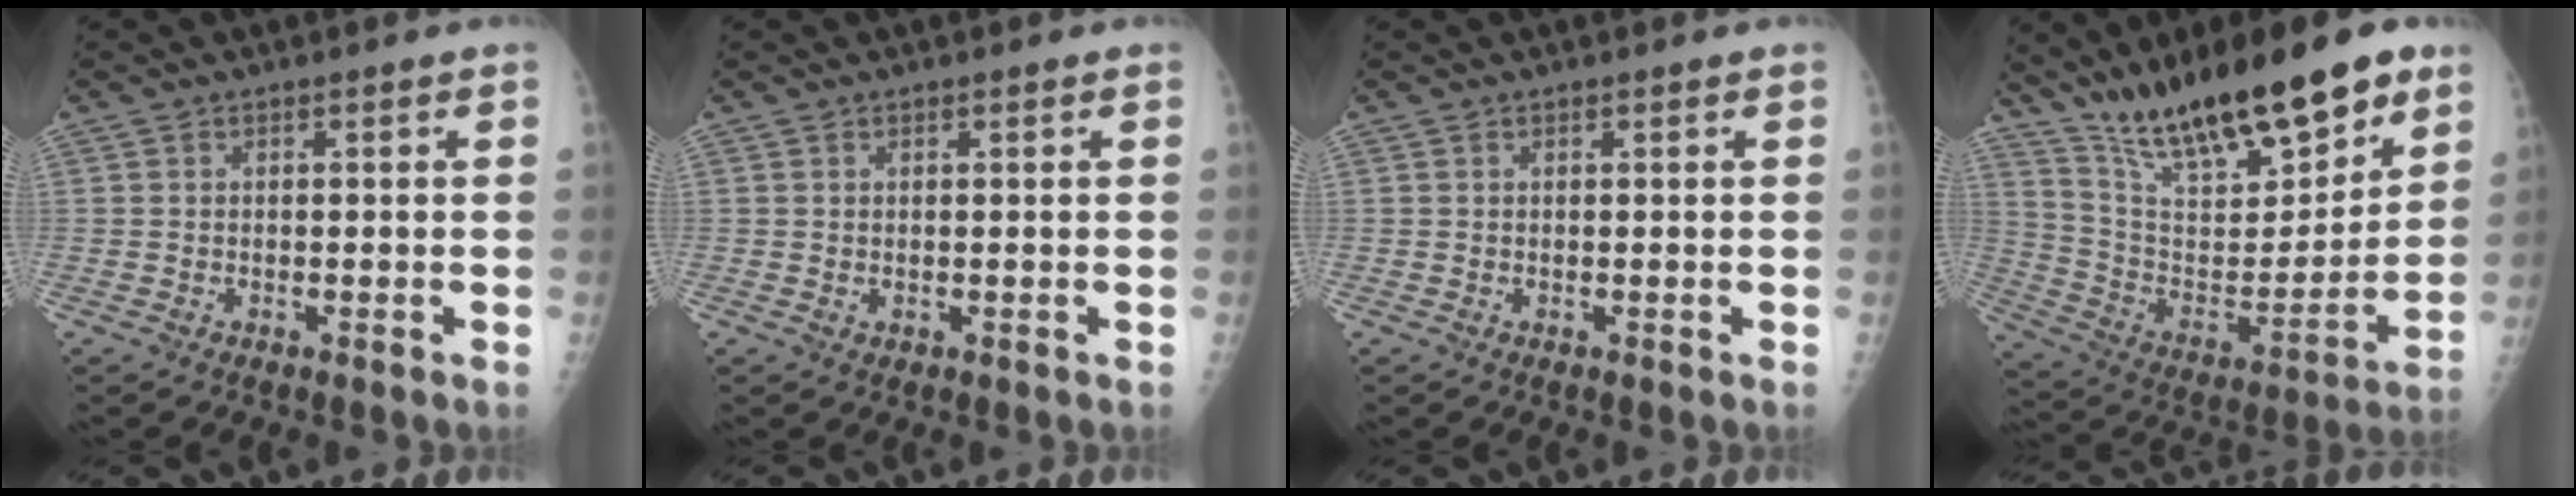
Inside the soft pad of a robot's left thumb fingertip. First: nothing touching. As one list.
[{"total": 0.9, "force": [0.4, 0.5, 0.7], "torque": [-0.009, -0.003, 0.009]}, {"total": 0.0}, {"total": 26.2, "force": [18.0, 8.6, 17.0], "torque": [-0.242, -0.064, 0.311]}]